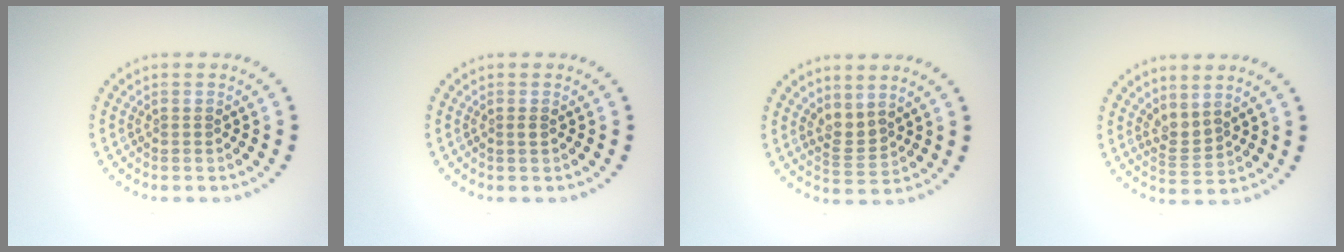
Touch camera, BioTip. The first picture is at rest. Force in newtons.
{"total": 0.5, "press": 0.3, "slide": 0.4}
{"total": 2.0, "press": 1.4, "slide": 1.3}
{"total": 1.7, "press": 1.3, "slide": 1.2}